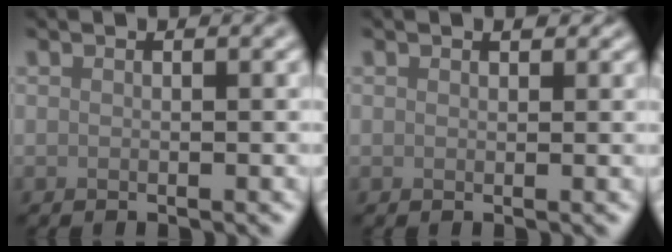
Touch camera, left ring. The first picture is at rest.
{"total": 0.8, "force": [0.5, 0.5, 0.3], "torque": [-0.004, -0.002, 0.008]}